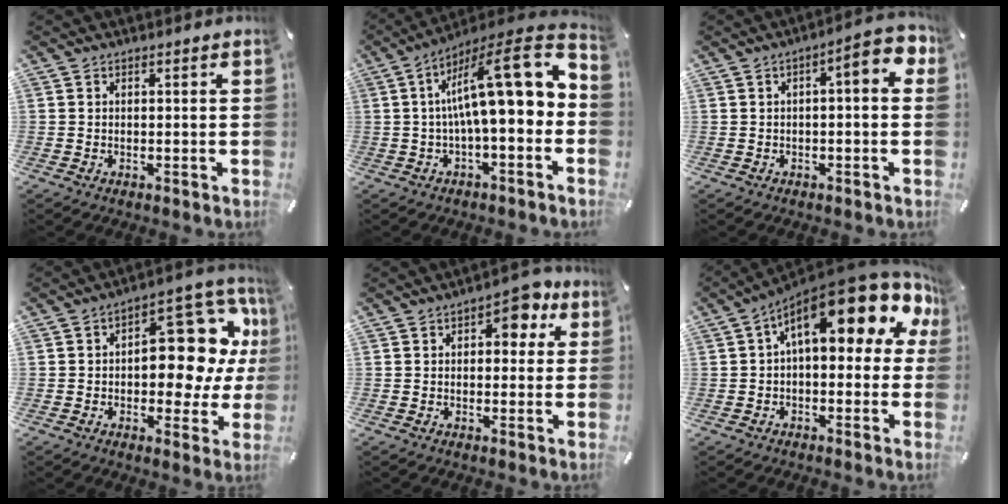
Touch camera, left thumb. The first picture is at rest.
{"total": 19.2, "force": [3.7, 5.7, 17.9], "torque": [-0.281, -0.028, 0.058]}
{"total": 6.7, "force": [1.0, 1.9, 6.3], "torque": [-0.090, -0.012, 0.012]}
{"total": 17.5, "force": [3.8, 10.3, 13.6], "torque": [-0.156, -0.041, 0.062]}
{"total": 6.7, "force": [2.8, 4.0, 4.5], "torque": [-0.042, -0.010, 0.037]}
{"total": 17.6, "force": [8.0, 6.5, 14.3], "torque": [-0.221, -0.057, 0.132]}